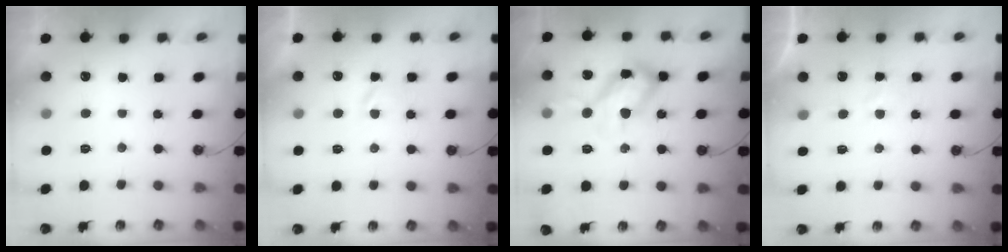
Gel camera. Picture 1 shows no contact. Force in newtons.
{"total": 2.2, "press": 2.1, "slide": 0.4}
{"total": 22.8, "press": 22.6, "slide": 2.5}
{"total": 3.8, "press": 3.7, "slide": 0.6}